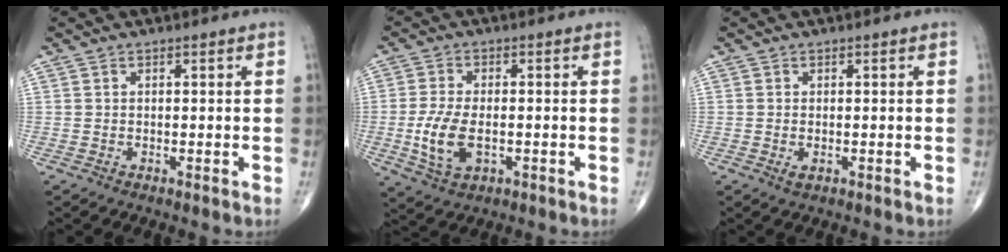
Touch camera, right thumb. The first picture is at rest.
{"total": 8.2, "force": [-1.6, 4.4, 6.8], "torque": [-0.140, -0.002, -0.027]}
{"total": 1.1, "force": [-0.3, 0.6, 0.9], "torque": [-0.016, -0.003, -0.005]}